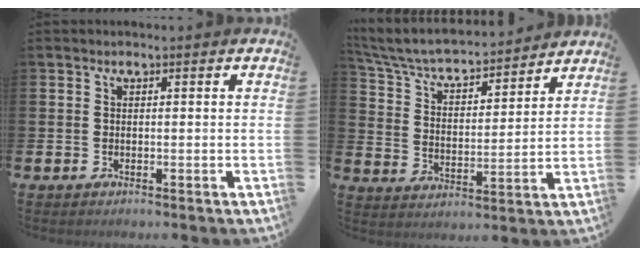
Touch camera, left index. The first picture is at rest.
{"total": 6.1, "force": [5.6, 1.4, 1.9], "torque": [-0.070, -0.046, 0.092]}